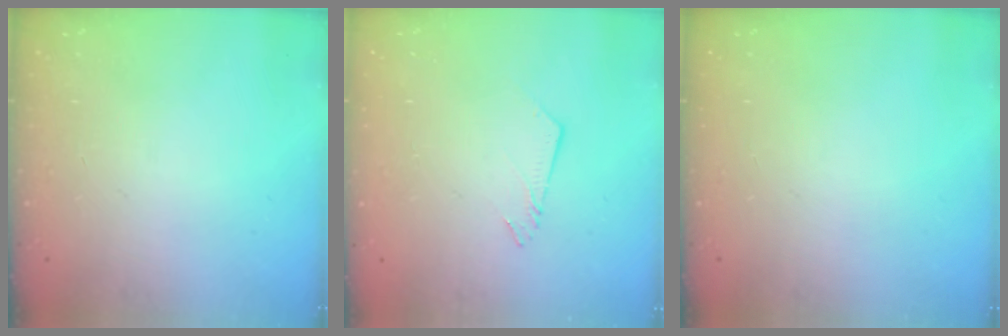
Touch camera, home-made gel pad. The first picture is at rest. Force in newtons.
{"total": 2.9, "press": 2.9, "slide": 0.2}
{"total": 0.0}